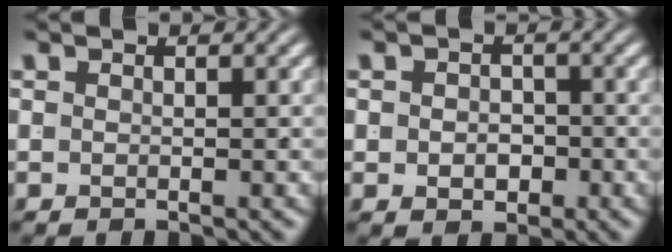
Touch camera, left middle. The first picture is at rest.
{"total": 2.1, "force": [-0.7, 1.6, 1.1], "torque": [-0.016, -0.013, -0.005]}